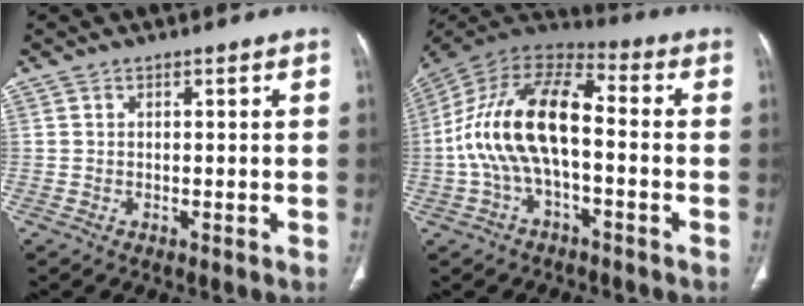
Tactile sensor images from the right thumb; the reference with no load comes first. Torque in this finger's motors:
{"motor_torque": [0.43, 0.43, 1.78, -0.99, 0.25]}